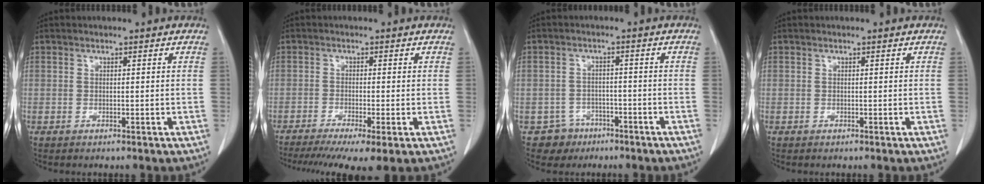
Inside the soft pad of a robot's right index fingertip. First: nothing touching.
{"total": 9.6, "force": [-6.6, 1.1, 6.8], "torque": [-0.104, -0.016, -0.106]}
{"total": 4.3, "force": [-2.5, 3.5, -0.4], "torque": [0.011, 0.016, -0.035]}
{"total": 0.0}